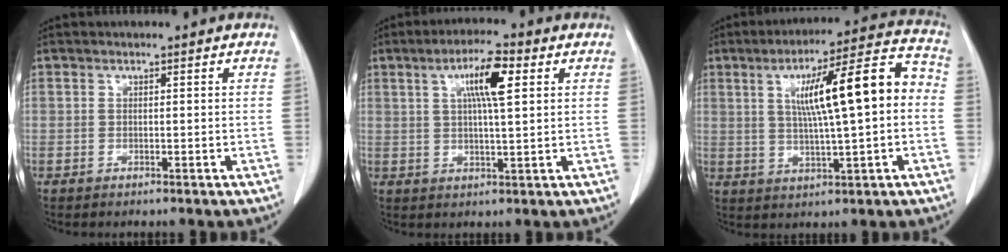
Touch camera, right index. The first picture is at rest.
{"total": 7.5, "force": [2.7, 0.9, 6.9], "torque": [-0.124, 0.009, 0.044]}
{"total": 14.4, "force": [1.3, 2.0, 14.2], "torque": [-0.214, 0.035, 0.021]}